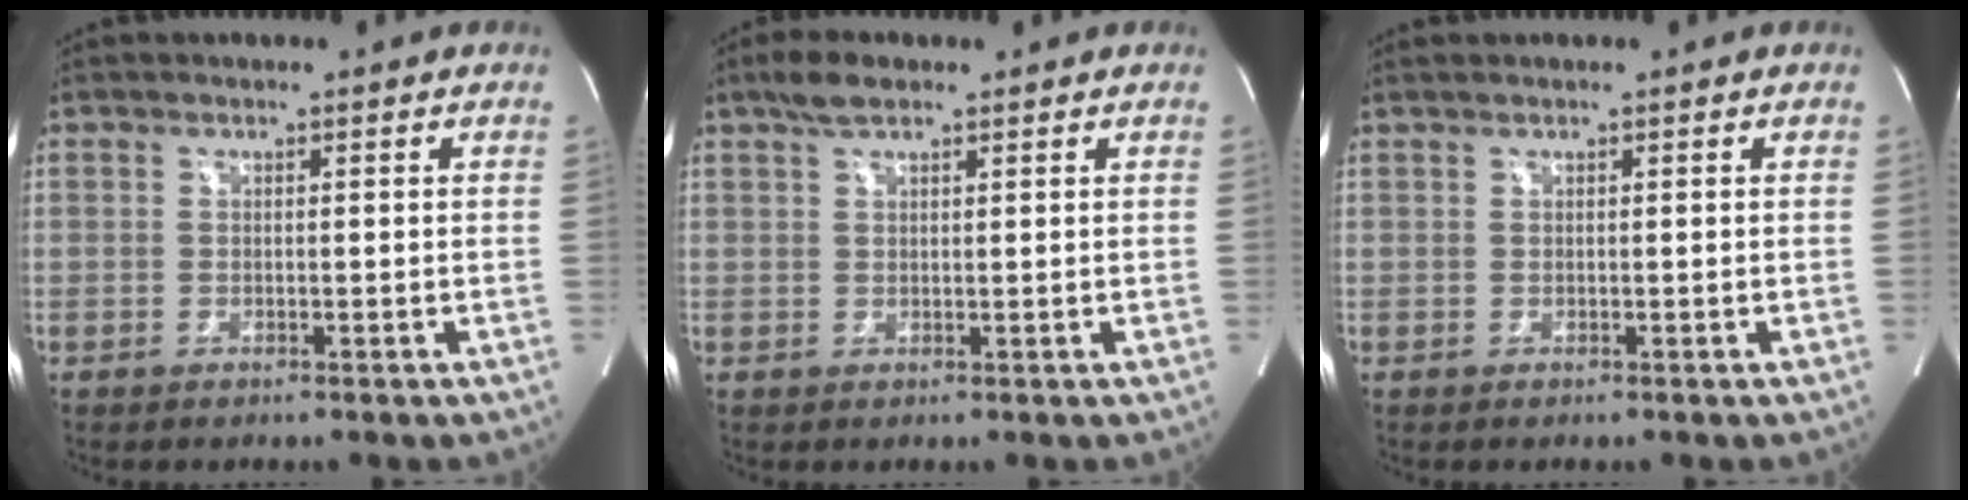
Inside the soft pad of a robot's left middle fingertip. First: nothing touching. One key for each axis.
{"total": 3.3, "fx": 2.4, "fy": 1.1, "fz": 2.0, "tx": -0.048, "ty": 0.012, "tz": 0.047}
{"total": 0.8, "fx": 0.7, "fy": -0.1, "fz": 0.5, "tx": -0.015, "ty": 0.014, "tz": 0.017}